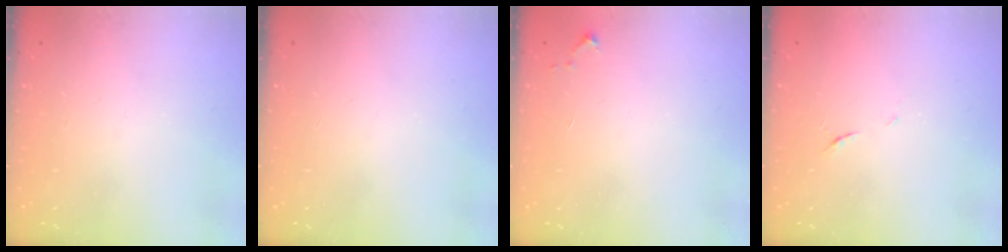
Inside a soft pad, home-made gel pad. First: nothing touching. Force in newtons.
{"total": 0.0}
{"total": 3.5, "press": 3.5, "slide": 0.3}
{"total": 4.3, "press": 4.1, "slide": 1.2}